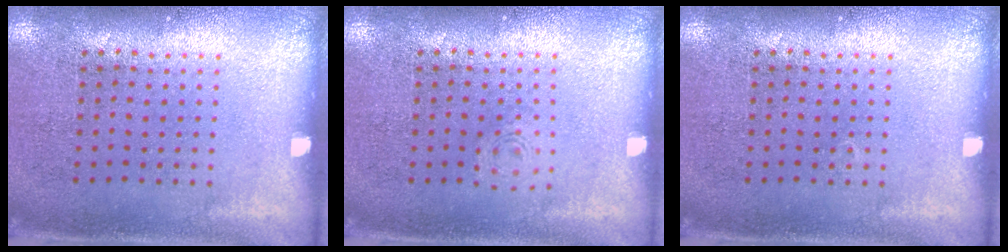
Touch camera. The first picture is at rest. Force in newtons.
{"total": 0.6, "press": 0.6, "slide": 0.1}
{"total": 0.0}